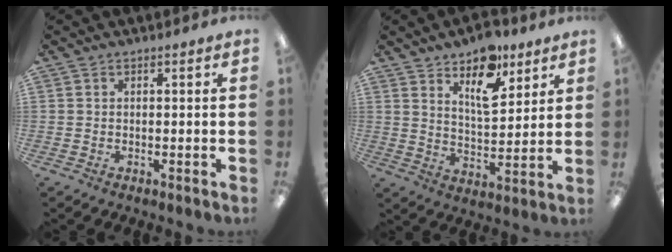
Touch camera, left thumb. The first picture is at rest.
{"total": 12.6, "force": [8.3, 5.8, 7.4], "torque": [-0.101, -0.043, 0.141]}